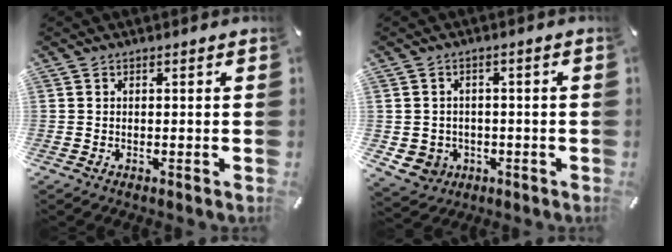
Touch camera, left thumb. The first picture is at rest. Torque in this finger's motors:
{"motor_torque": [0.10, 0.16, 0.04, -0.02, 0.01]}